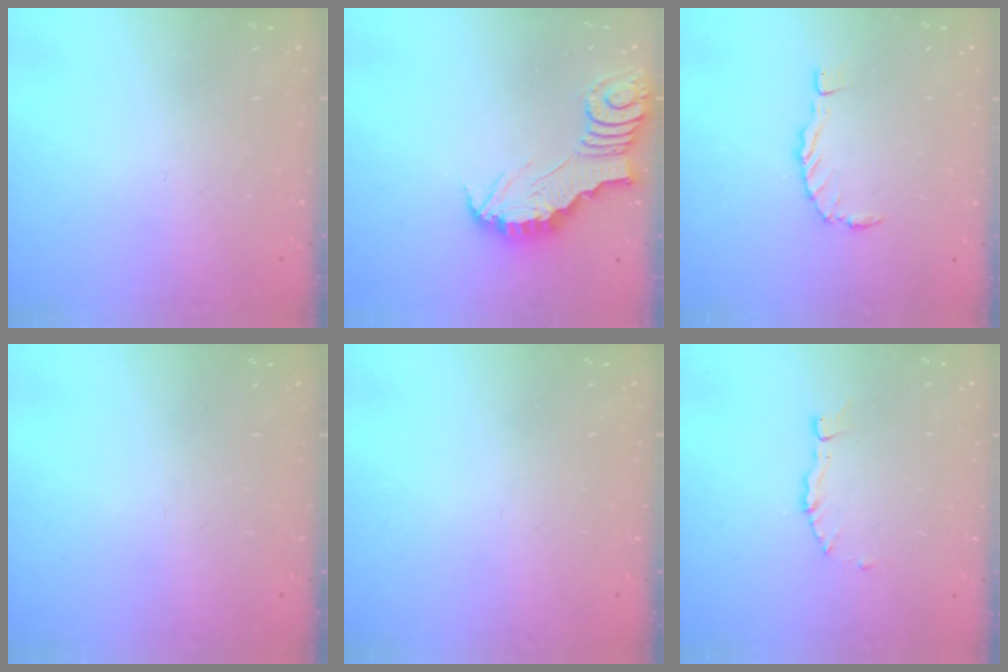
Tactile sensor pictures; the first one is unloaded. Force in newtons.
{"total": 2.8, "press": 2.8, "slide": 0.2}
{"total": 0.0}
{"total": 0.0}
{"total": 0.0}
{"total": 3.0, "press": 2.9, "slide": 0.3}